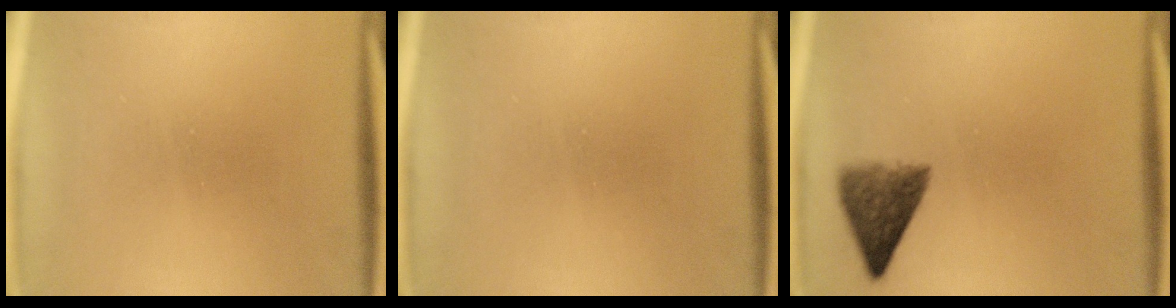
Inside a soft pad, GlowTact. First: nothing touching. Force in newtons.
{"total": 0.0}
{"total": 5.9}